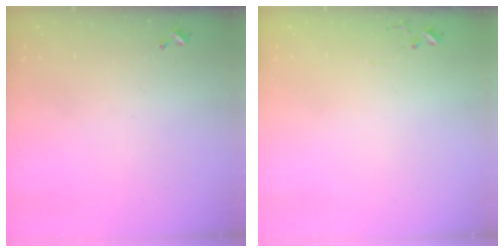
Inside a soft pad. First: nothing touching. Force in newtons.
{"total": 4.2, "press": 4.1, "slide": 0.3}